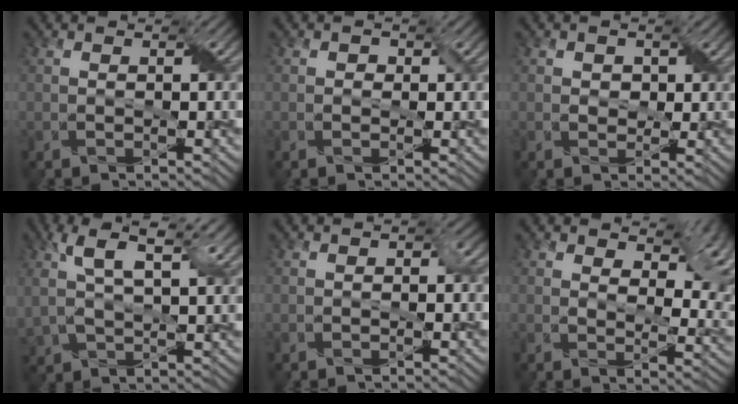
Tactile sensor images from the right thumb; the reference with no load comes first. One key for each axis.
{"total": 1.0, "fx": 0.1, "fy": 0.9, "fz": 0.2, "tx": 0.000, "ty": -0.003, "tz": -0.004}
{"total": 1.9, "fx": 0.6, "fy": 1.6, "fz": 0.7, "tx": -0.014, "ty": -0.002, "tz": 0.002}
{"total": 8.7, "fx": 3.9, "fy": 3.6, "fz": 7.0, "tx": -0.165, "ty": 0.003, "tz": 0.074}
{"total": 1.0, "fx": -0.3, "fy": 0.8, "fz": 0.5, "tx": -0.009, "ty": -0.002, "tz": -0.007}
{"total": 10.0, "fx": 4.3, "fy": 5.5, "fz": 7.2, "tx": -0.107, "ty": -0.010, "tz": 0.075}